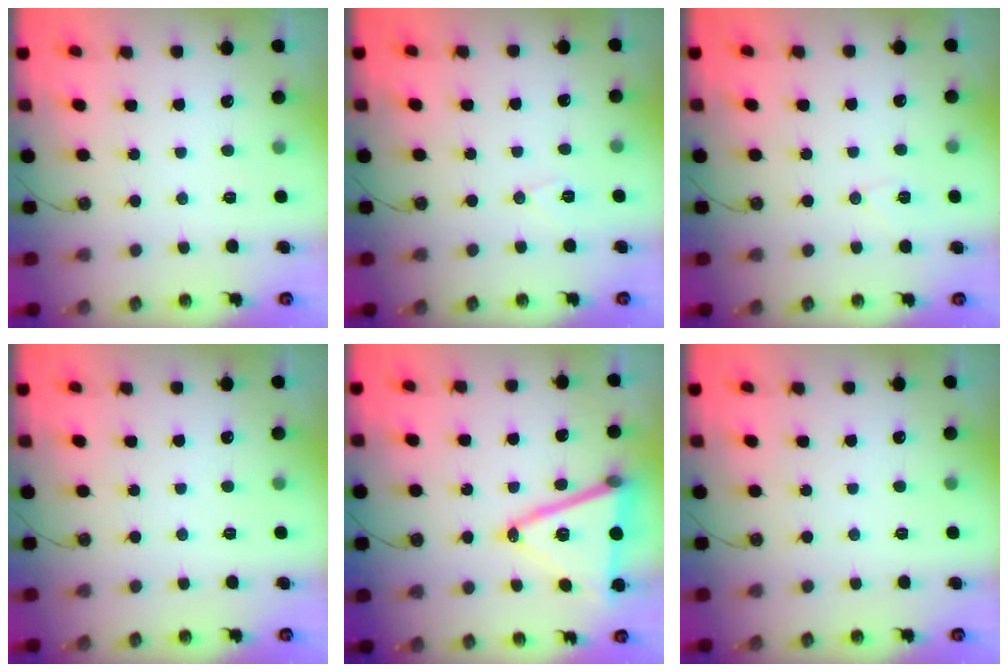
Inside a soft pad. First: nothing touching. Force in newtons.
{"total": 6.0, "press": 5.5, "slide": 2.3}
{"total": 6.1, "press": 5.9, "slide": 1.2}
{"total": 0.0}
{"total": 16.7, "press": 16.2, "slide": 3.9}
{"total": 0.0}